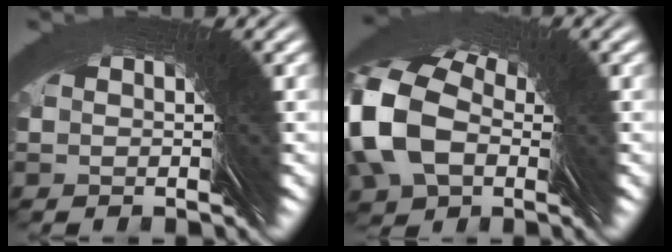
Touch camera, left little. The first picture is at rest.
{"total": 8.5, "force": [2.1, 6.9, 4.4], "torque": [-0.078, 0.012, 0.020]}